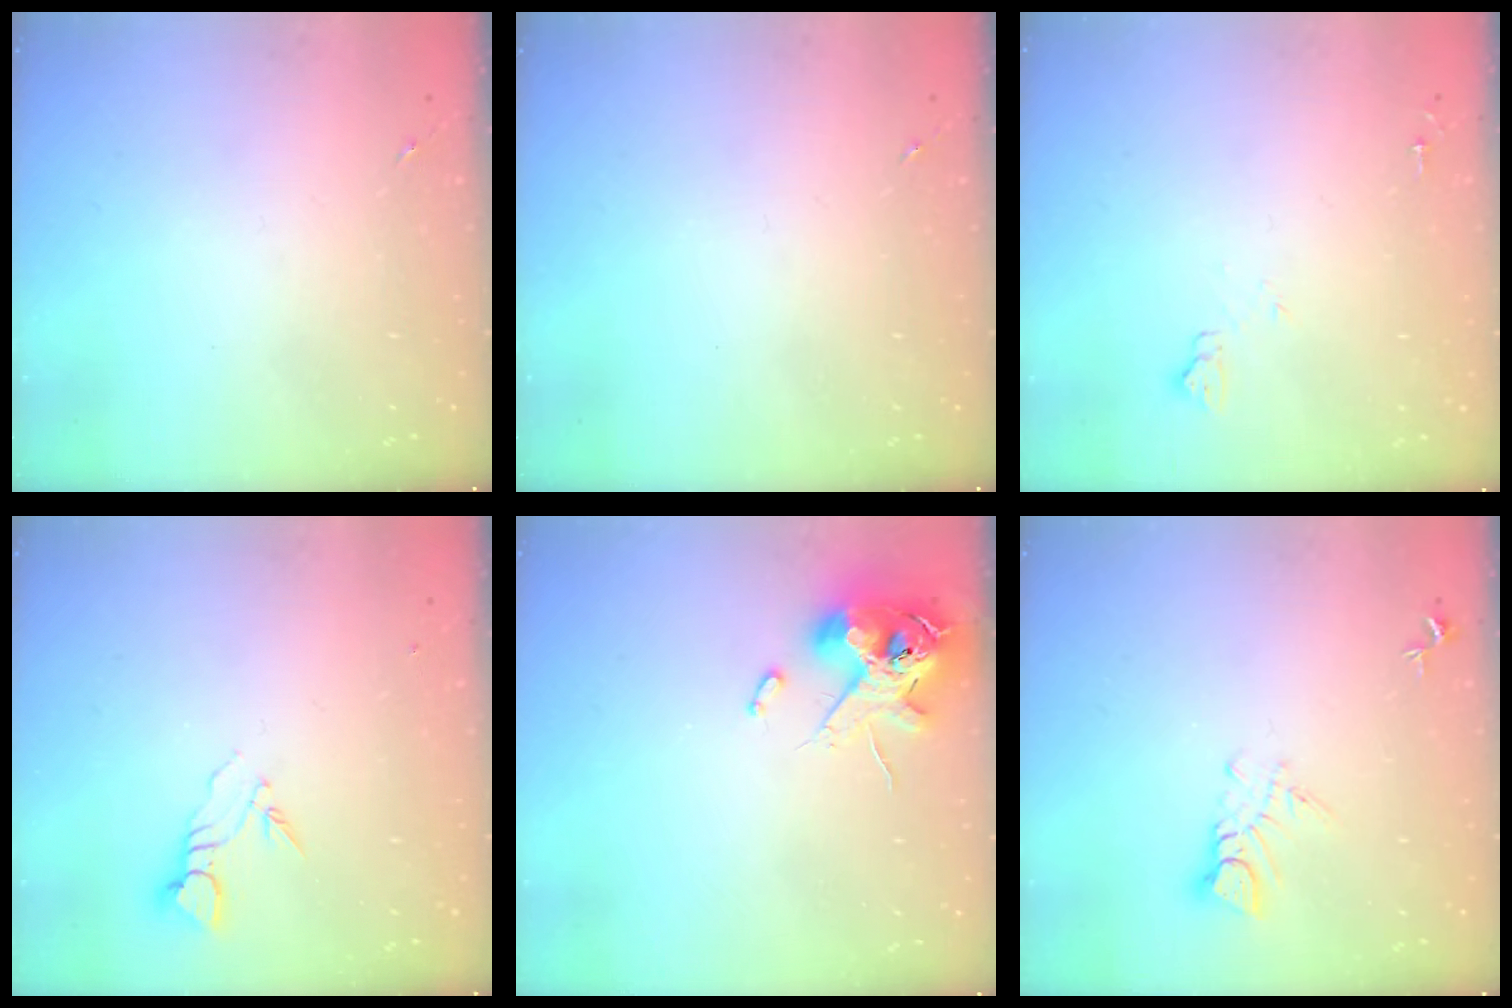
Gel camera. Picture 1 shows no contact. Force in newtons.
{"total": 0.0}
{"total": 5.4, "press": 5.4, "slide": 0.7}
{"total": 3.8, "press": 3.8, "slide": 0.2}
{"total": 12.6, "press": 12.4, "slide": 2.1}
{"total": 5.0, "press": 5.0, "slide": 0.3}